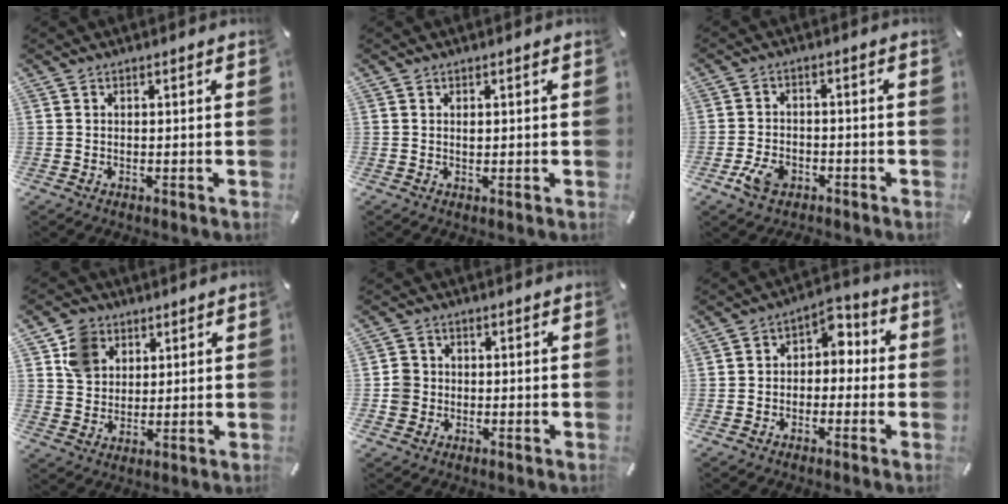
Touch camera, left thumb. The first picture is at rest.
{"total": 0.8, "force": [0.2, 0.5, 0.6], "torque": [-0.013, -0.001, 0.003]}
{"total": 5.5, "force": [-3.0, 3.5, 3.0], "torque": [-0.065, 0.013, -0.056]}
{"total": 8.3, "force": [3.7, 7.1, 2.4], "torque": [-0.046, 0.002, 0.072]}
{"total": 4.3, "force": [-0.8, 4.1, 0.9], "torque": [-0.011, 0.006, -0.013]}
{"total": 5.0, "force": [-0.7, 4.5, 2.2], "torque": [-0.030, 0.008, -0.020]}